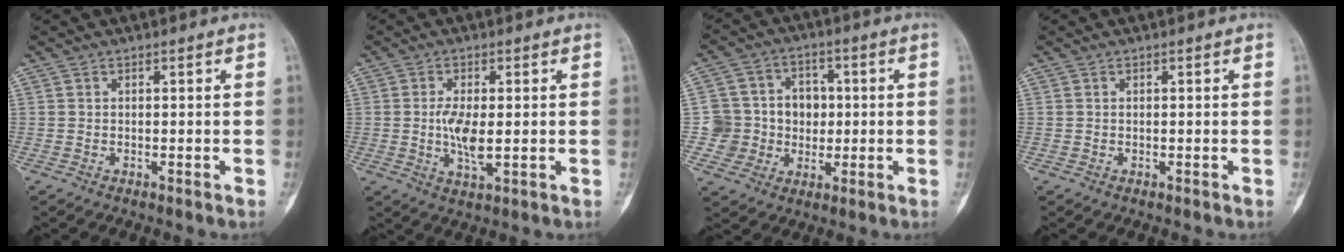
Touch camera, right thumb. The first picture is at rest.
{"total": 6.0, "force": [-0.1, 2.3, 5.5], "torque": [-0.112, -0.012, -0.002]}
{"total": 10.5, "force": [-0.2, 10.2, 2.5], "torque": [0.007, 0.022, -0.002]}
{"total": 0.0}